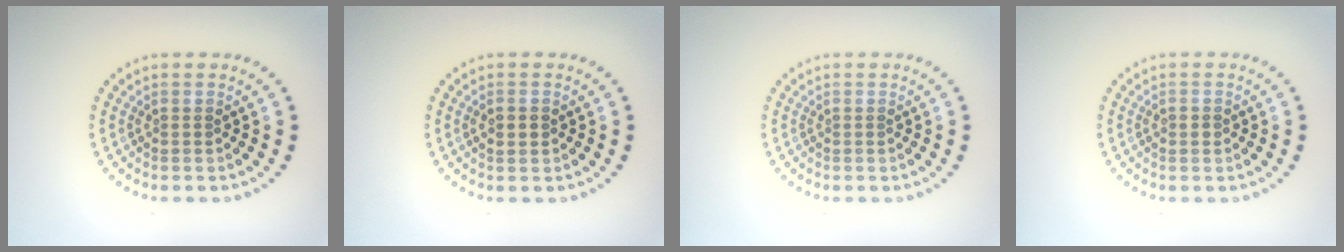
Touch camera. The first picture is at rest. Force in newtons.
{"total": 2.0, "press": 2.0, "slide": 0.2}
{"total": 0.0}
{"total": 1.1, "press": 1.1, "slide": 0.1}